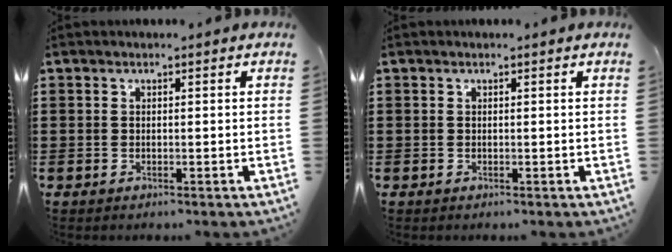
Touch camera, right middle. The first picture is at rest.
{"total": 0.0}